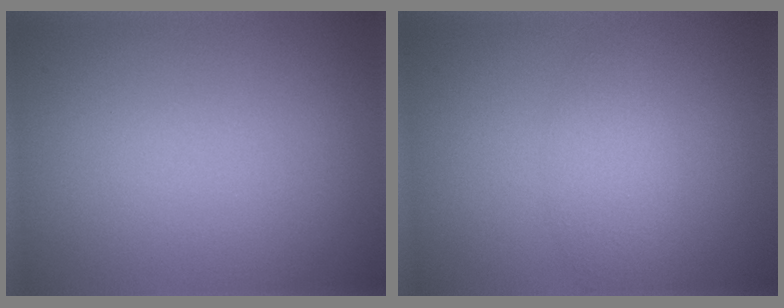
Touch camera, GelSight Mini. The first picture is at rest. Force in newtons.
{"total": 2.3, "press": 2.3, "slide": 0.1}